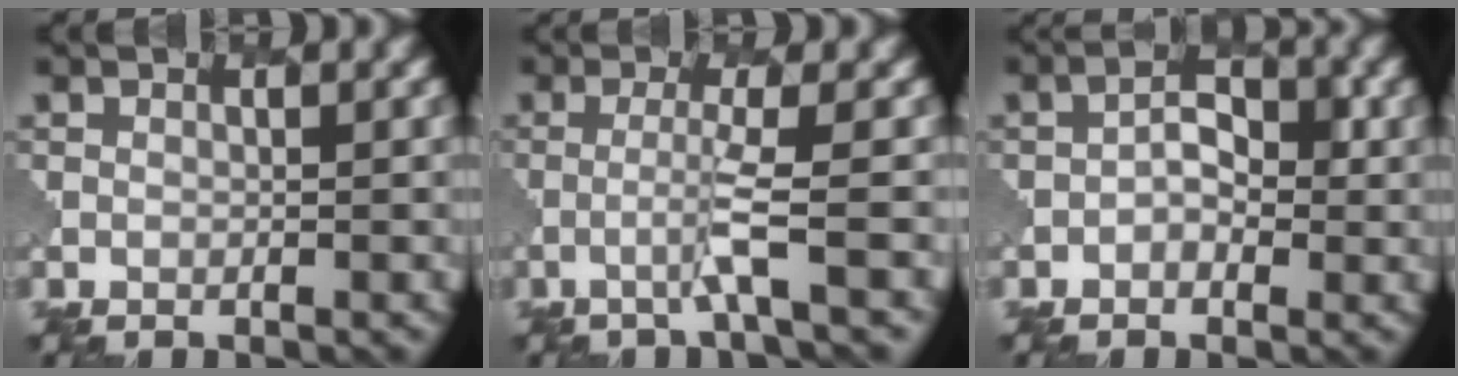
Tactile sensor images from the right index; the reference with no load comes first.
{"total": 2.4, "force": [-0.9, -0.2, 2.2], "torque": [-0.045, 0.001, -0.028]}
{"total": 2.0, "force": [-0.5, 1.3, 1.4], "torque": [-0.020, 0.005, -0.011]}